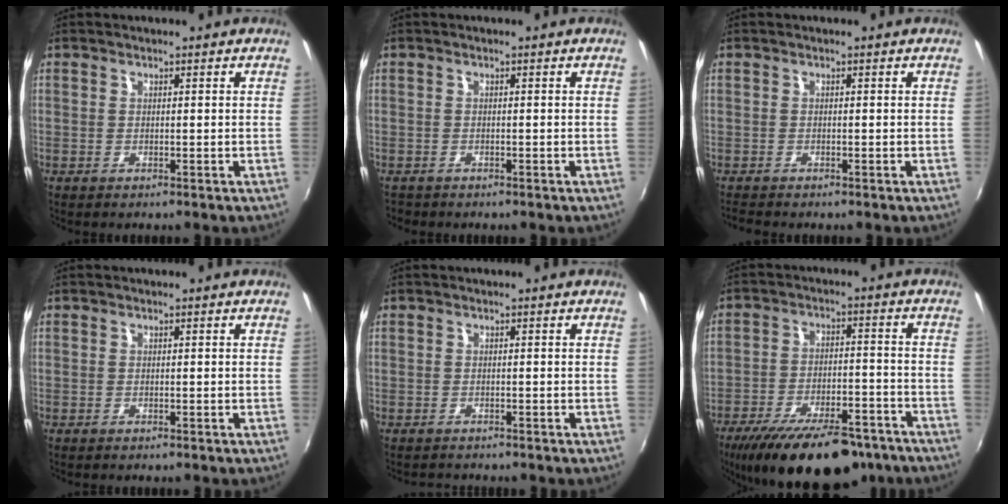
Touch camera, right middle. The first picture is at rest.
{"total": 1.3, "force": [-1.1, 0.5, 0.2], "torque": [-0.009, -0.001, -0.018]}
{"total": 1.7, "force": [-1.6, 0.1, 0.6], "torque": [-0.013, -0.011, -0.030]}
{"total": 0.0}
{"total": 1.2, "force": [-1.1, 0.4, -0.1], "torque": [-0.004, 0.001, -0.018]}
{"total": 21.7, "force": [-16.7, 7.4, 11.7], "torque": [-0.213, -0.025, -0.239]}